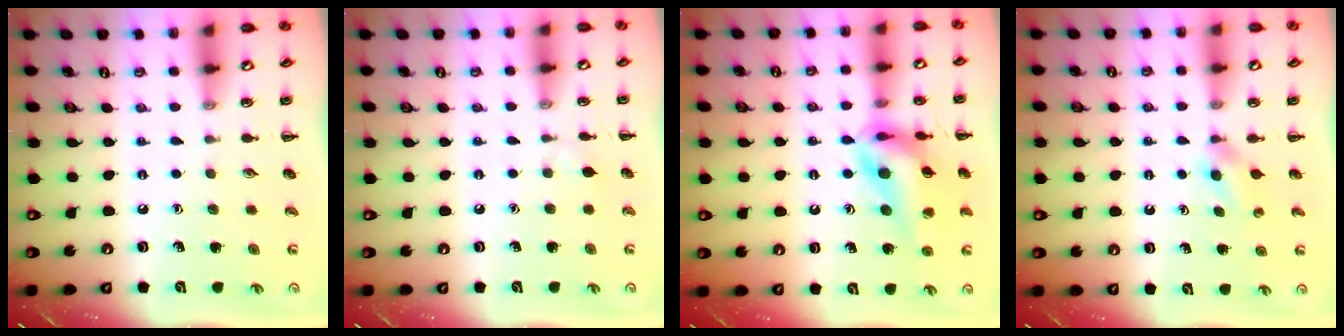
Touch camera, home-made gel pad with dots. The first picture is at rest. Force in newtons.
{"total": 3.6, "press": 3.3, "slide": 1.4}
{"total": 16.0, "press": 15.7, "slide": 2.7}
{"total": 2.7, "press": 2.5, "slide": 1.0}